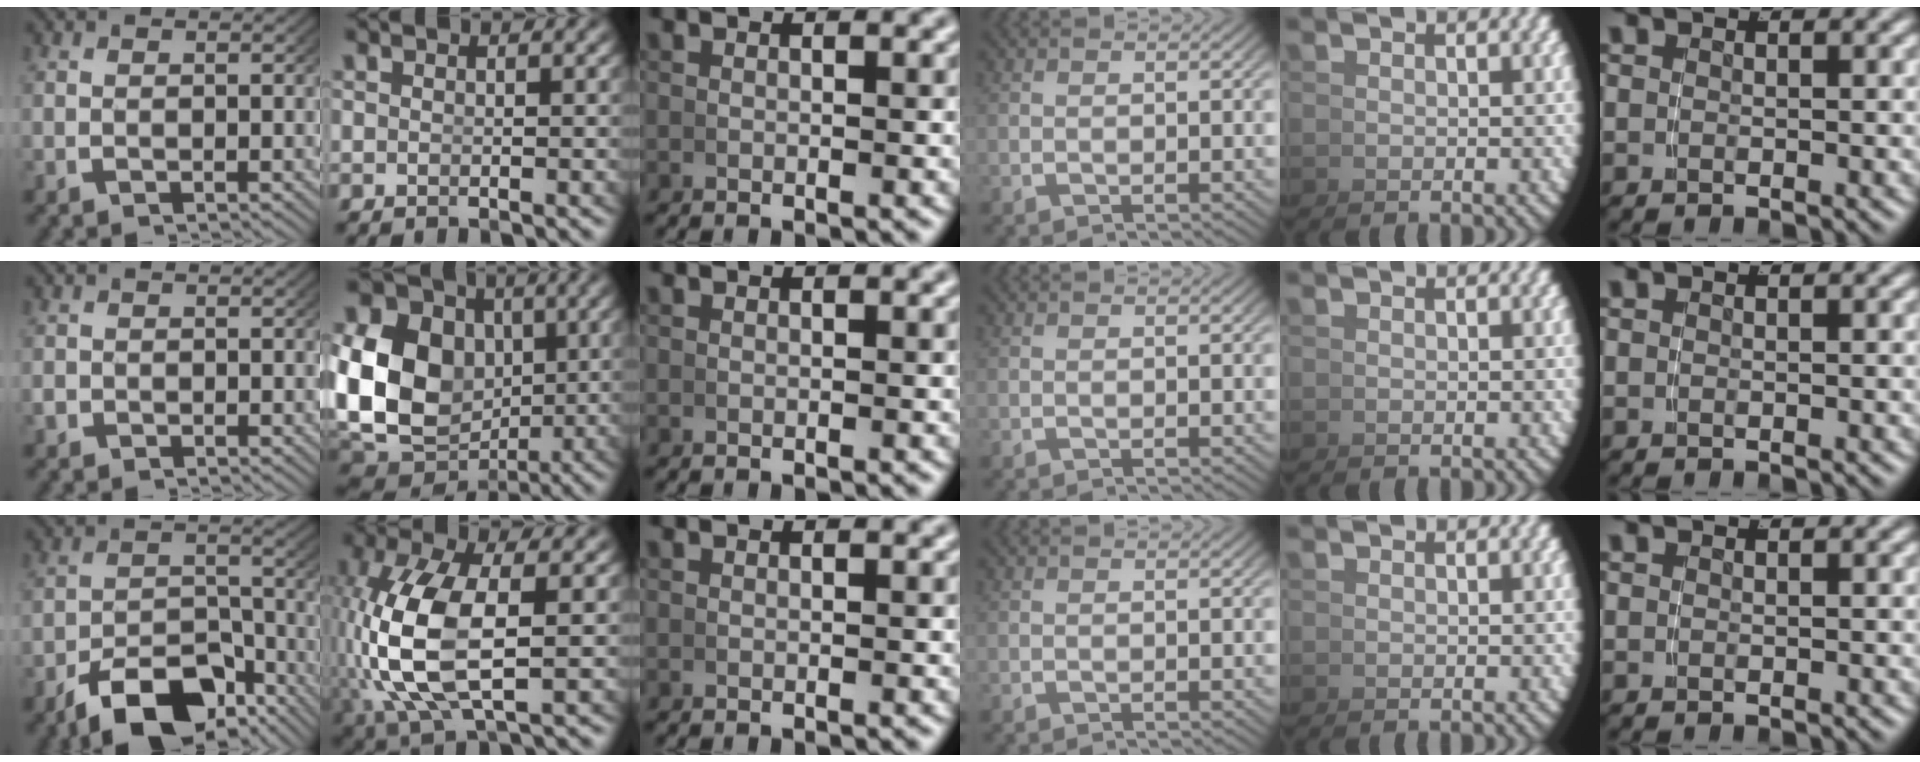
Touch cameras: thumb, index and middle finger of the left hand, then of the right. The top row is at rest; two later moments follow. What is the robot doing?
{"motion": "grasp_and_lifting", "object": "coin"}